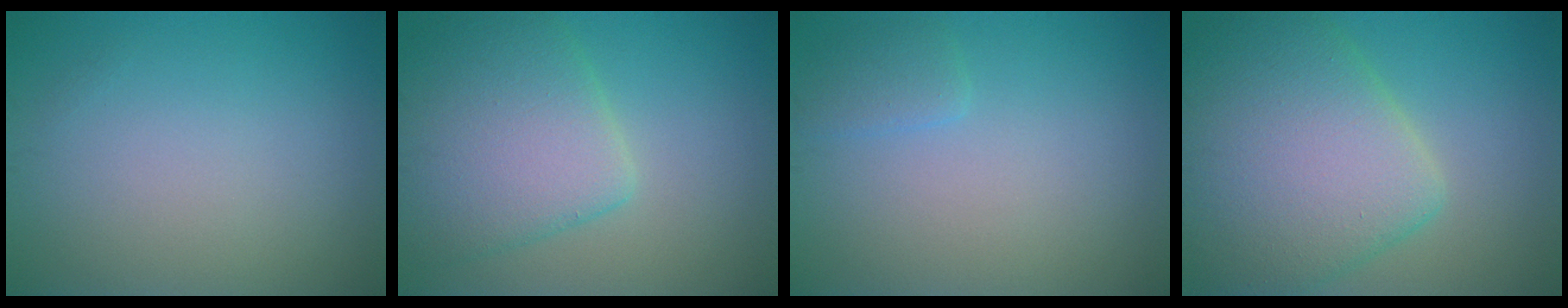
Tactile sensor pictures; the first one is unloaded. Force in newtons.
{"total": 7.1, "press": 7.1, "slide": 0.2}
{"total": 1.4, "press": 1.4, "slide": 0.1}
{"total": 9.9, "press": 9.9, "slide": 0.5}